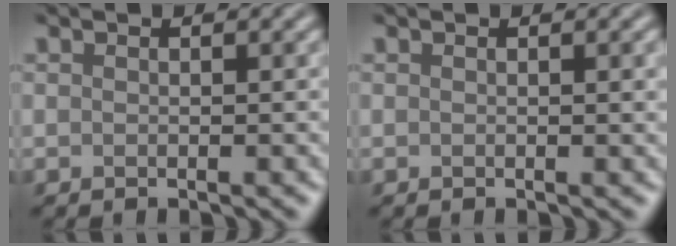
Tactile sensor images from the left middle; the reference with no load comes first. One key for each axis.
{"total": 0.8, "fx": 0.2, "fy": 0.2, "fz": 0.8, "tx": -0.008, "ty": 0.003, "tz": 0.002}